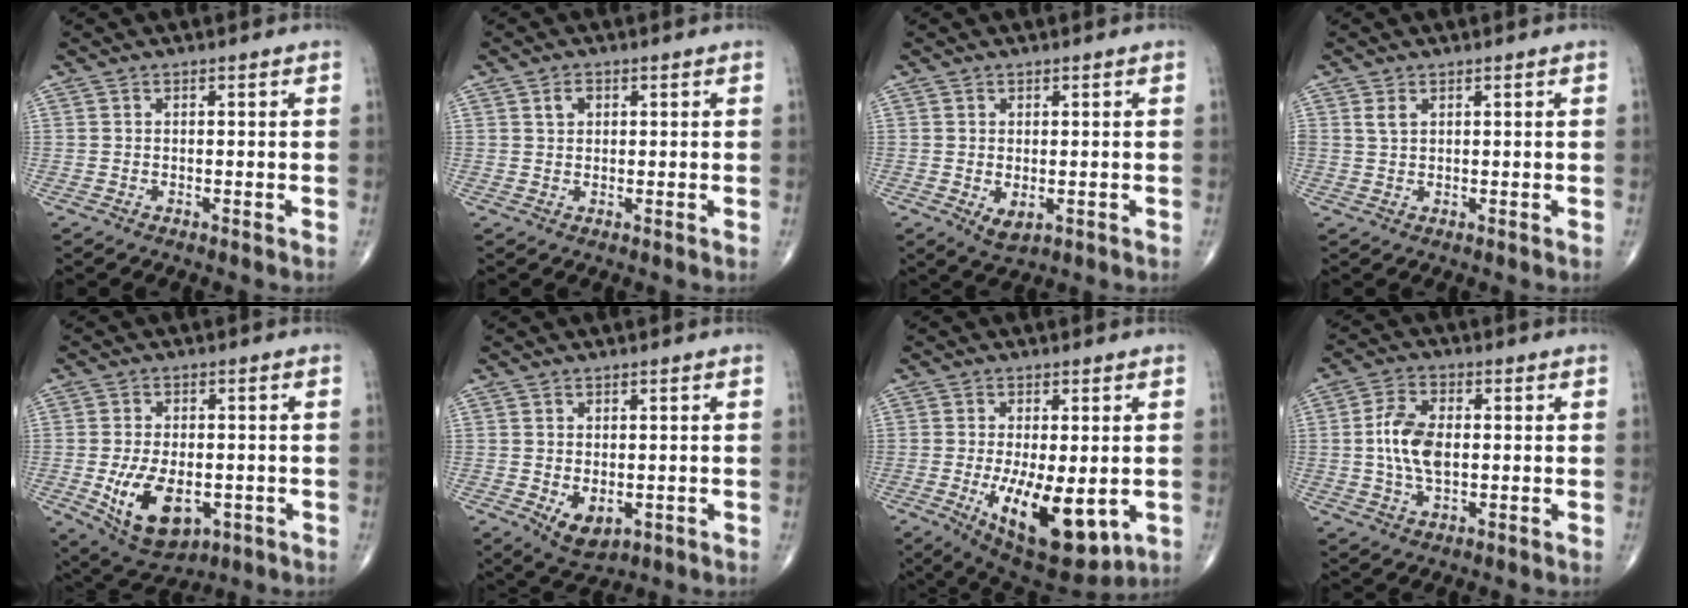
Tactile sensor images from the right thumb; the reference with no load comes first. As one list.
[{"total": 2.0, "force": [0.8, 1.5, 1.1], "torque": [-0.013, 0.000, 0.013]}, {"total": 3.2, "force": [-0.5, 1.9, 2.5], "torque": [-0.036, -0.007, 0.001]}, {"total": 1.7, "force": [0.9, 0.9, 1.1], "torque": [-0.022, 0.002, 0.023]}, {"total": 12.7, "force": [-3.2, 7.4, 9.8], "torque": [-0.154, -0.003, -0.034]}, {"total": 5.6, "force": [-1.1, 3.6, 4.2], "torque": [-0.056, -0.011, -0.004]}, {"total": 15.1, "force": [-3.5, 6.4, 13.2], "torque": [-0.203, -0.025, -0.034]}, {"total": 8.6, "force": [0.1, 4.8, 7.2], "torque": [-0.140, 0.005, 0.000]}]